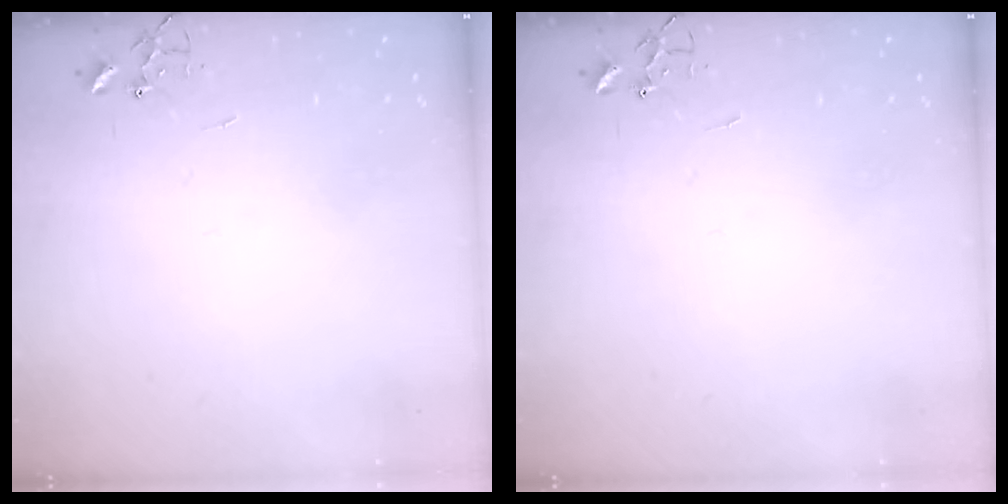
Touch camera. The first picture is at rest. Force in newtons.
{"total": 0.0}